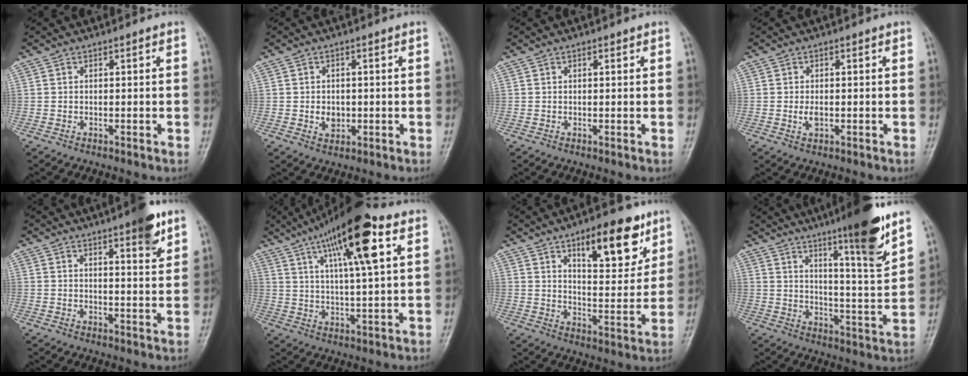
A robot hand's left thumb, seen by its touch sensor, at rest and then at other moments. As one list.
[{"total": 3.2, "force": [-0.4, 2.5, 1.9], "torque": [-0.022, 0.001, -0.001]}, {"total": 0.6, "force": [0.3, 0.3, 0.4], "torque": [-0.007, -0.001, 0.004]}, {"total": 2.0, "force": [-0.3, 1.1, 1.6], "torque": [-0.030, -0.002, -0.004]}, {"total": 7.0, "force": [4.3, 1.5, 5.3], "torque": [-0.064, -0.023, 0.057]}, {"total": 17.5, "force": [8.0, 4.0, 15.0], "torque": [-0.239, -0.009, 0.132]}, {"total": 14.8, "force": [8.4, 5.8, 10.7], "torque": [-0.116, -0.046, 0.127]}, {"total": 14.9, "force": [9.7, 1.3, 11.2], "torque": [-0.156, -0.065, 0.151]}]